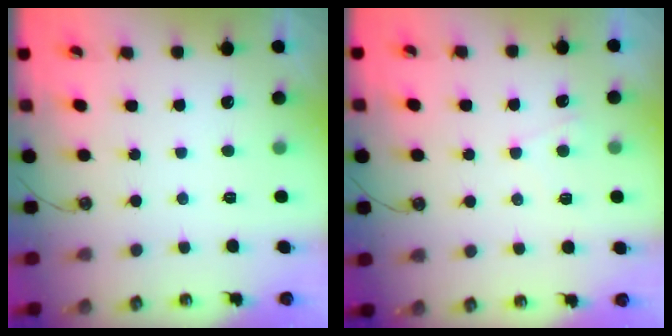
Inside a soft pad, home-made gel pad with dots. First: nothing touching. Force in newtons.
{"total": 2.4, "press": 2.4, "slide": 0.4}